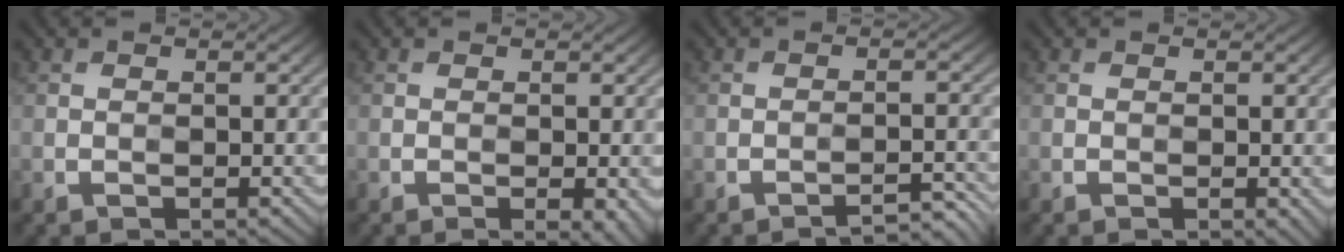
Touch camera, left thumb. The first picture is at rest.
{"total": 1.9, "force": [-0.5, 0.4, 1.8], "torque": [-0.025, -0.004, -0.005]}
{"total": 3.3, "force": [-2.9, 0.2, 1.4], "torque": [-0.022, 0.017, -0.042]}
{"total": 0.6, "force": [0.2, 0.2, 0.5], "torque": [-0.008, -0.003, 0.003]}